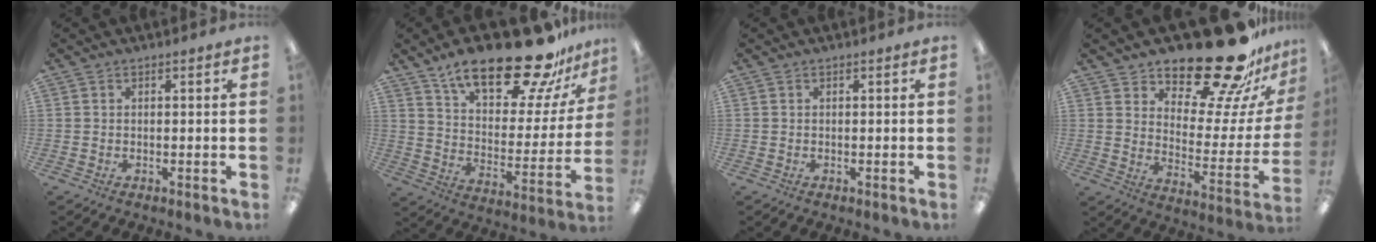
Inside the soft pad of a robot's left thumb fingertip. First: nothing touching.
{"total": 24.3, "force": [18.0, 8.2, 14.2], "torque": [-0.221, -0.114, 0.301]}
{"total": 0.0}
{"total": 24.5, "force": [19.9, 7.6, 12.0], "torque": [-0.154, -0.147, 0.326]}